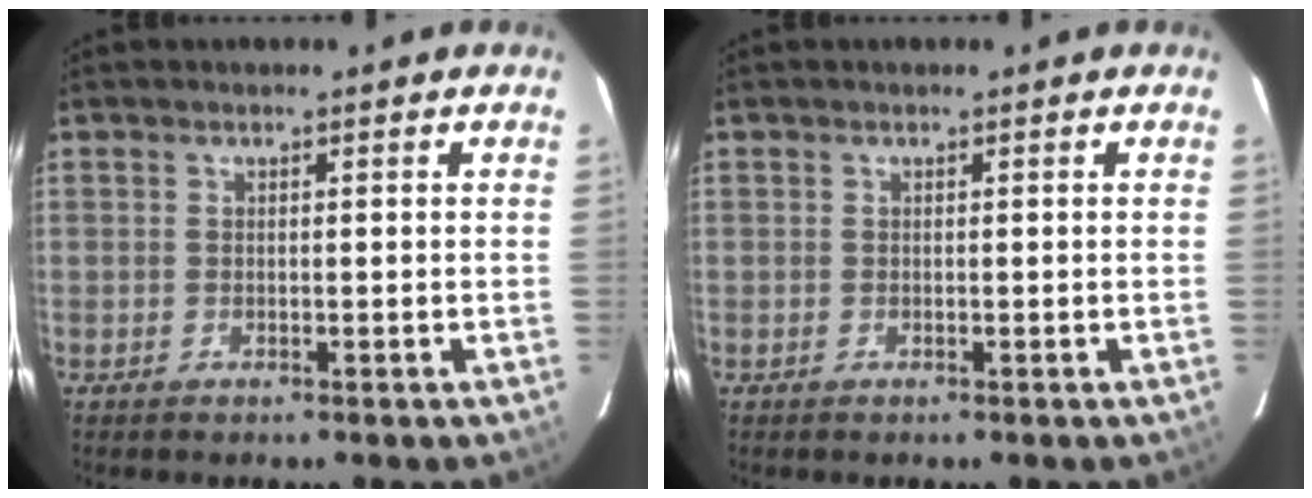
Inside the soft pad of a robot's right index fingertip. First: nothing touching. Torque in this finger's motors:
{"motor_torque": [-0.01, -0.01, 0.01, 0.00]}